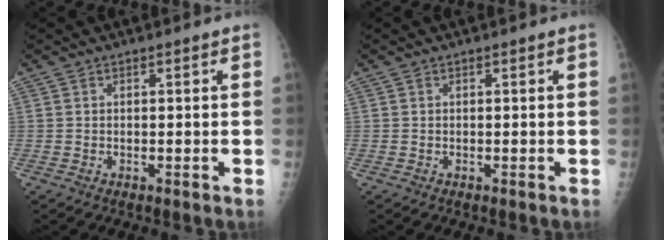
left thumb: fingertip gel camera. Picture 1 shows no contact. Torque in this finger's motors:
{"motor_torque": [0.02, 0.02, 0.01, -0.01, 0.00]}